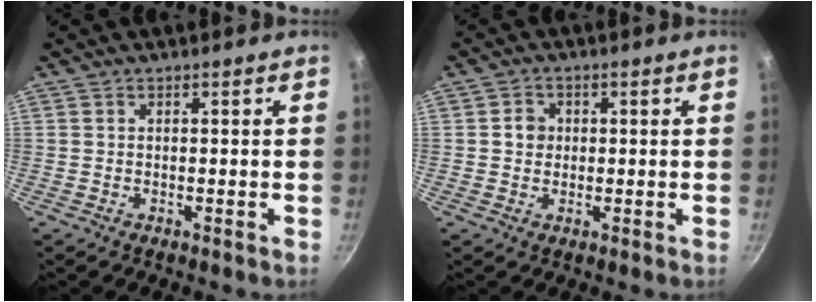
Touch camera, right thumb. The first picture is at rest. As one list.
[{"total": 3.0, "force": [0.2, 2.7, 1.2], "torque": [-0.005, 0.005, -0.001]}]